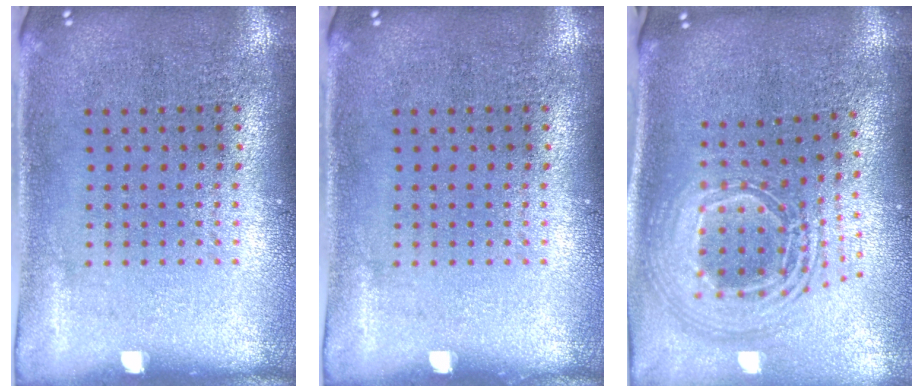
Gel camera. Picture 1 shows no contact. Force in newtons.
{"total": 0.0}
{"total": 2.5, "press": 1.8, "slide": 1.7}